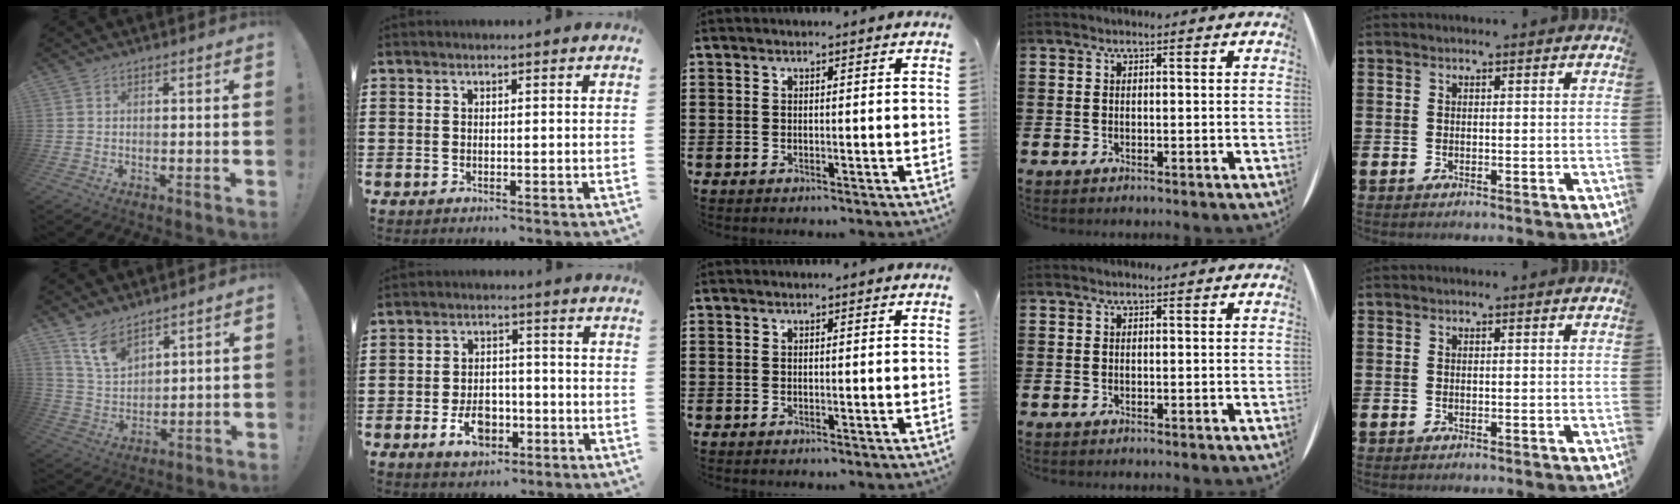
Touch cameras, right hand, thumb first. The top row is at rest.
{"thumb": {"total": 9.8, "force": [7.7, 4.8, 3.8], "torque": [-0.086, -0.044, 0.151]}, "index": {"total": 5.5, "force": [-2.2, 3.6, 3.5], "torque": [-0.052, 0.003, -0.043]}}